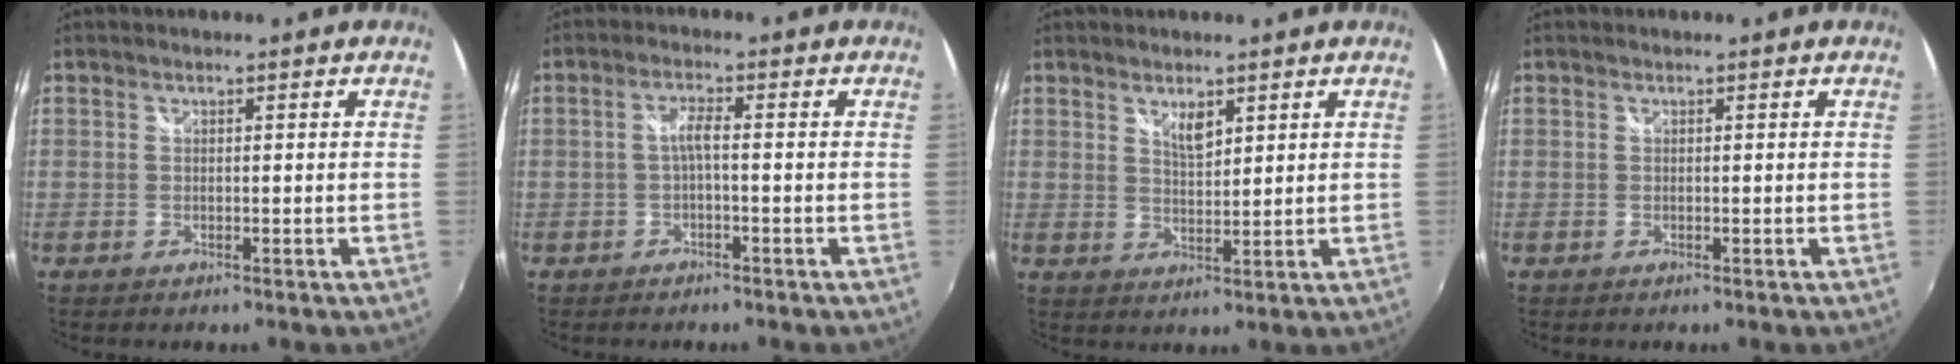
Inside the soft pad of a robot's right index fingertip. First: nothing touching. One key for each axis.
{"total": 2.3, "fx": -0.7, "fy": 0.1, "fz": 2.2, "tx": -0.043, "ty": 0.004, "tz": -0.013}
{"total": 3.5, "fx": 2.2, "fy": 1.4, "fz": 2.3, "tx": -0.037, "ty": -0.004, "tz": 0.038}
{"total": 0.0}